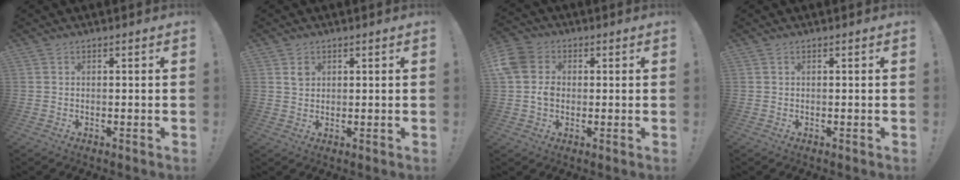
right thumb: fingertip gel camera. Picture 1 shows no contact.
{"total": 2.5, "force": [1.4, 1.9, 0.7], "torque": [0.008, -0.010, 0.022]}
{"total": 8.6, "force": [0.0, 7.4, 4.4], "torque": [-0.079, 0.003, 0.001]}
{"total": 0.0}